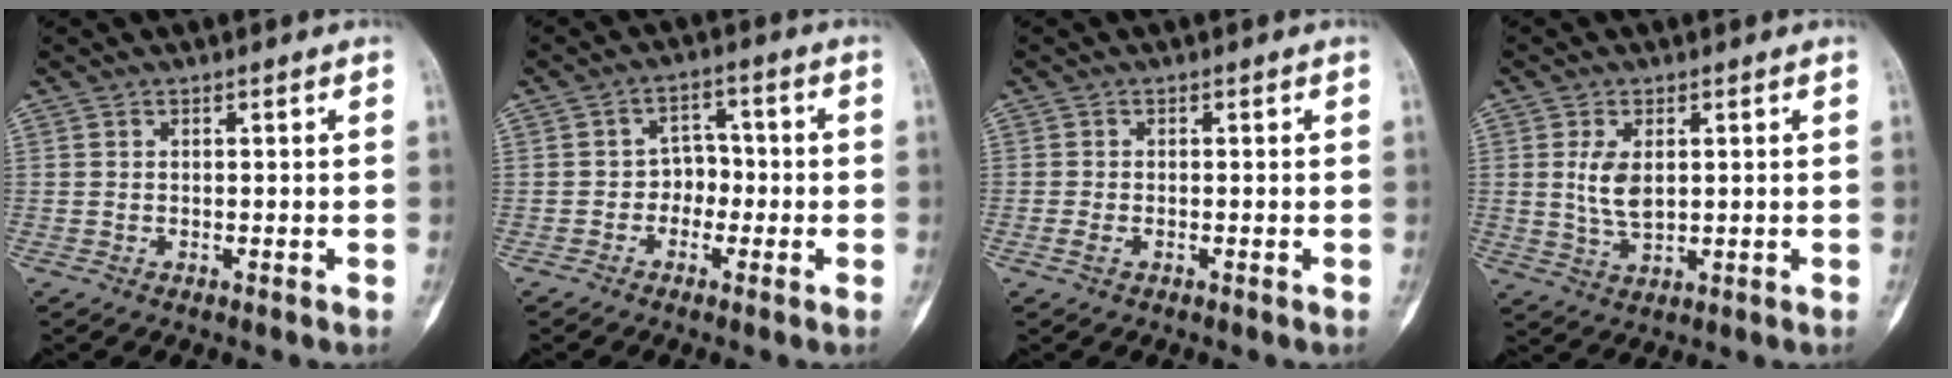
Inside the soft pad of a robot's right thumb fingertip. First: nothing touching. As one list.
[{"total": 4.6, "force": [-1.2, 3.8, 2.2], "torque": [0.005, 0.022, -0.032]}, {"total": 1.4, "force": [-0.6, 0.9, 1.0], "torque": [-0.018, 0.000, -0.014]}, {"total": 5.6, "force": [0.9, 3.1, 4.5], "torque": [-0.078, -0.008, 0.023]}]